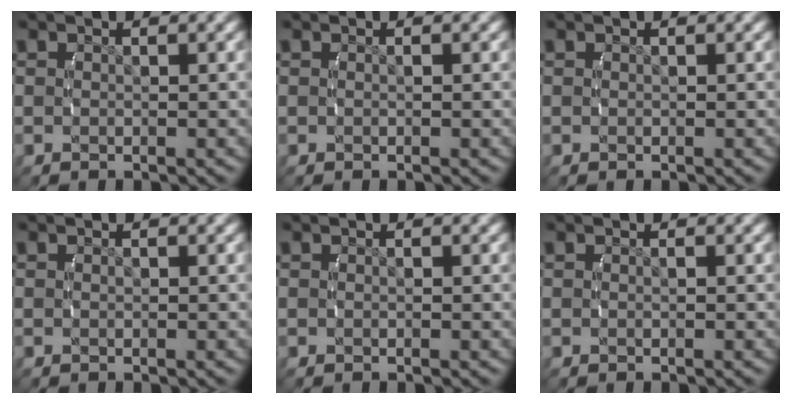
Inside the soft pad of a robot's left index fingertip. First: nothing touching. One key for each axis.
{"total": 0.0}
{"total": 0.0}
{"total": 0.0}
{"total": 0.0}
{"total": 0.0}